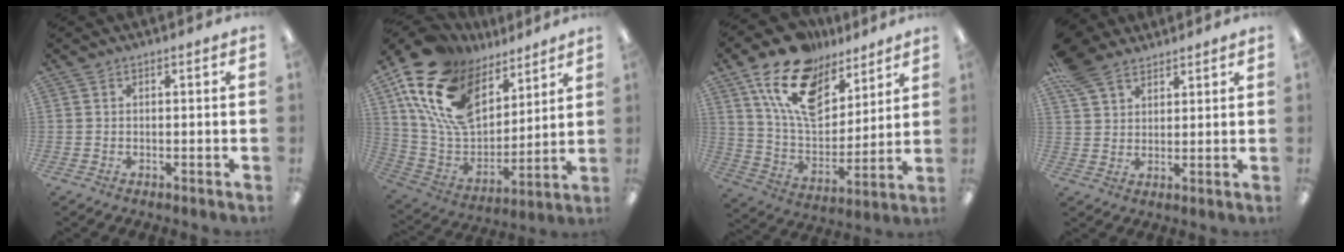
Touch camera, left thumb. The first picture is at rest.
{"total": 20.8, "force": [11.0, 12.9, 12.1], "torque": [-0.244, -0.052, 0.204]}
{"total": 19.0, "force": [12.0, 10.8, 10.0], "torque": [-0.193, -0.053, 0.221]}
{"total": 9.1, "force": [6.7, 5.1, 3.4], "torque": [-0.083, -0.020, 0.132]}